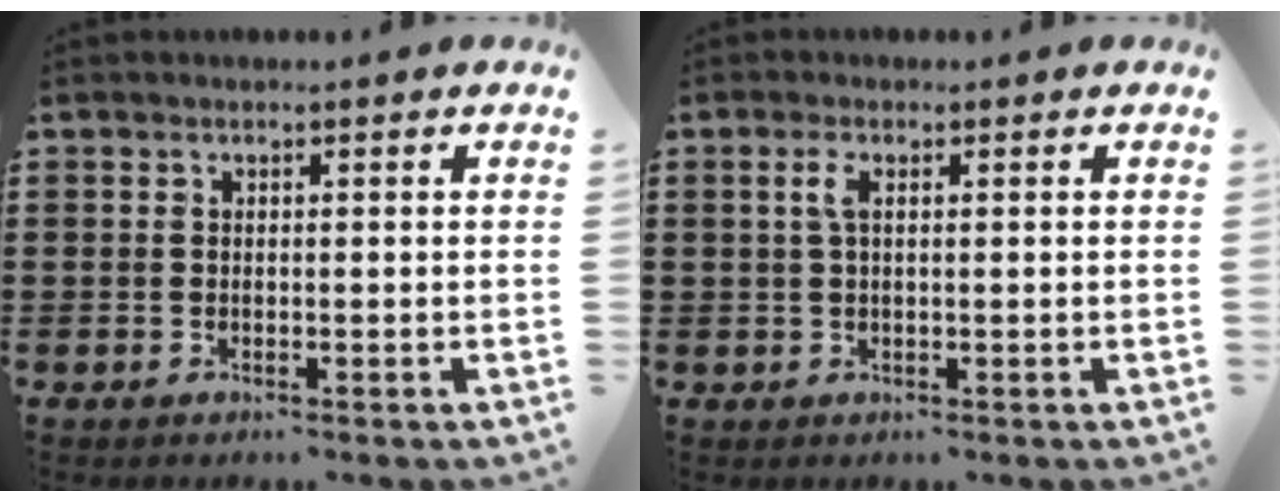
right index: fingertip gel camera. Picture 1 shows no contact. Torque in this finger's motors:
{"motor_torque": [0.41, -0.09, 0.17, 0.06]}